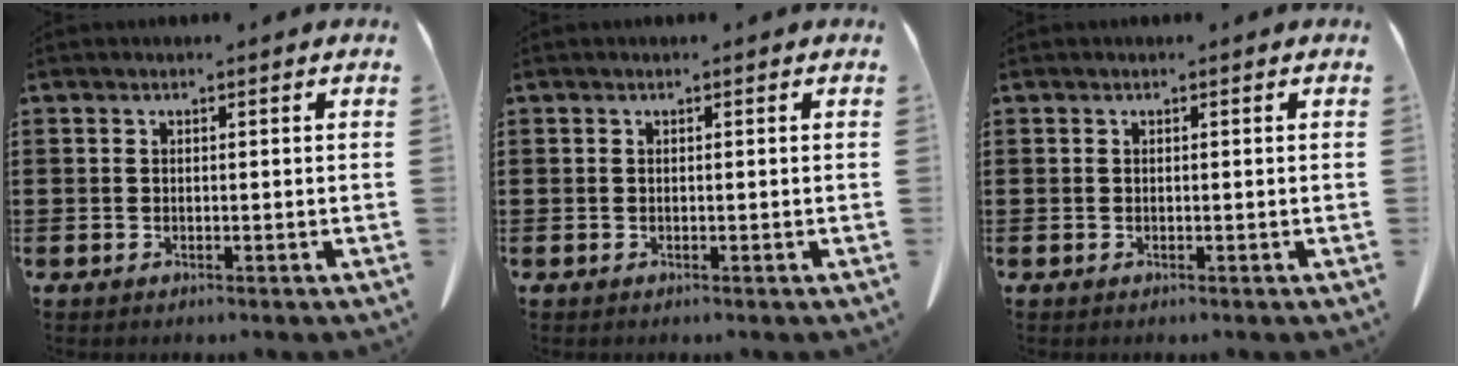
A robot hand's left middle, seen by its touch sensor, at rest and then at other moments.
{"total": 0.0}
{"total": 0.0}